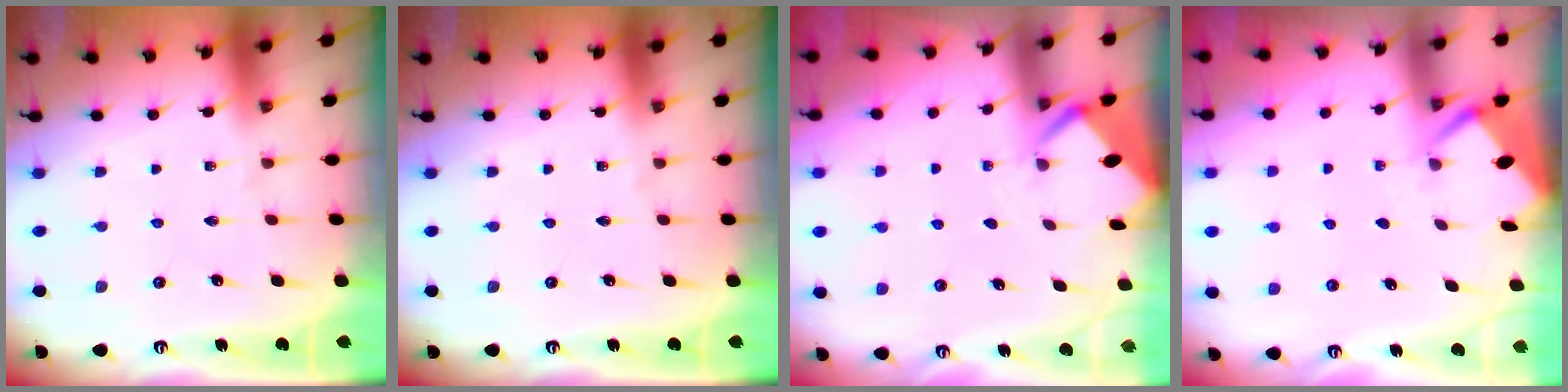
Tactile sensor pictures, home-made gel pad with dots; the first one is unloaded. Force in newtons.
{"total": 0.0}
{"total": 2.8, "press": 2.8, "slide": 0.2}
{"total": 2.7, "press": 2.7, "slide": 0.4}